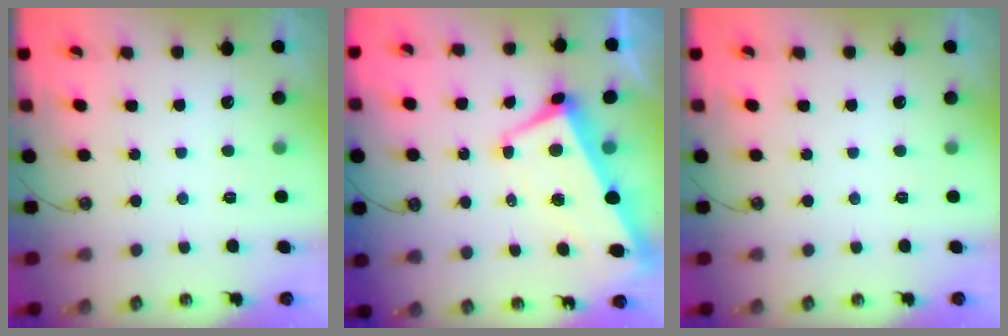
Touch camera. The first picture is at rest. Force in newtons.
{"total": 1.8, "press": 1.1, "slide": 1.3}
{"total": 0.0}